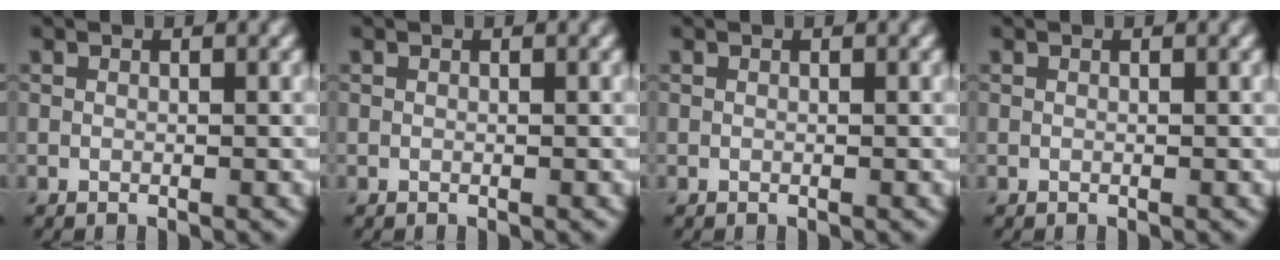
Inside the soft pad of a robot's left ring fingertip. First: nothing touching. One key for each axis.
{"total": 0.0}
{"total": 0.0}
{"total": 0.0}